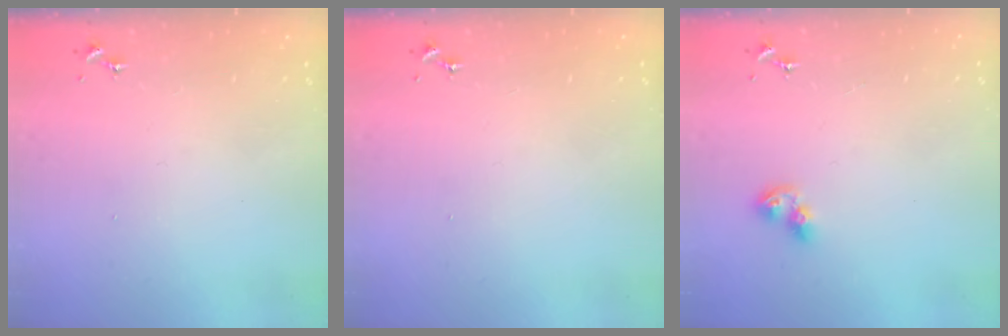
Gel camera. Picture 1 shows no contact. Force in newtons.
{"total": 0.0}
{"total": 6.1, "press": 6.1, "slide": 0.4}